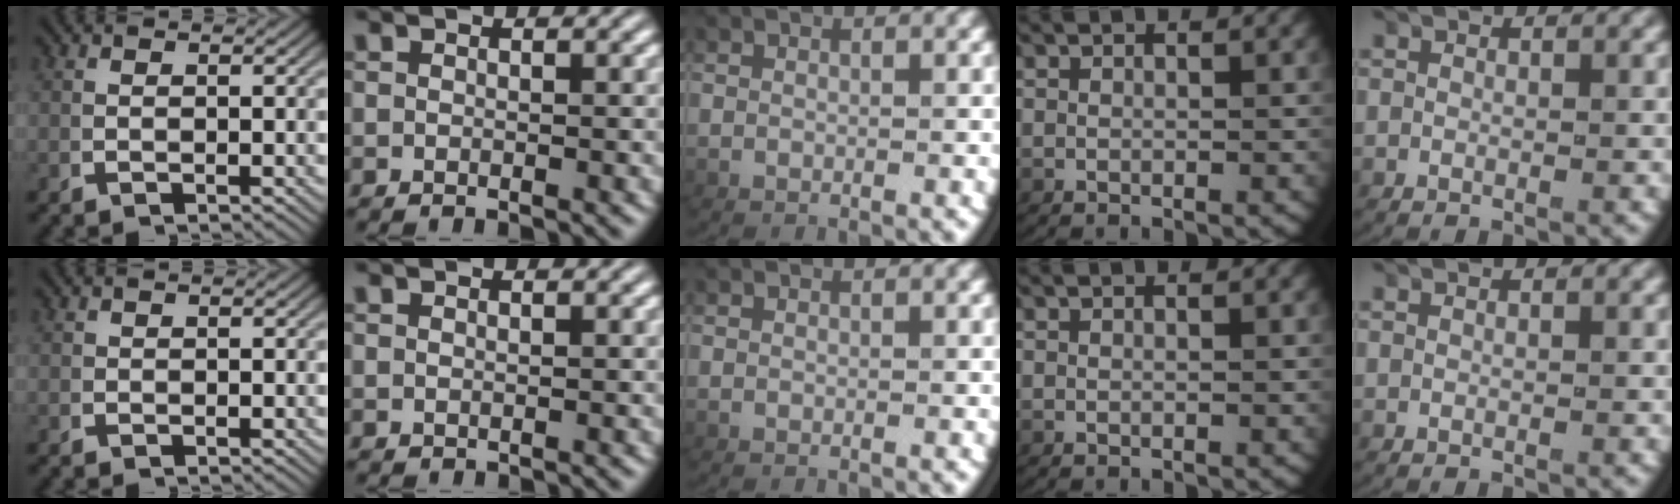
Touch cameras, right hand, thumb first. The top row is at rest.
{"index": {"total": 0.5, "force": [0.4, 0.2, -0.1], "torque": [-0.001, 0.002, 0.007]}}